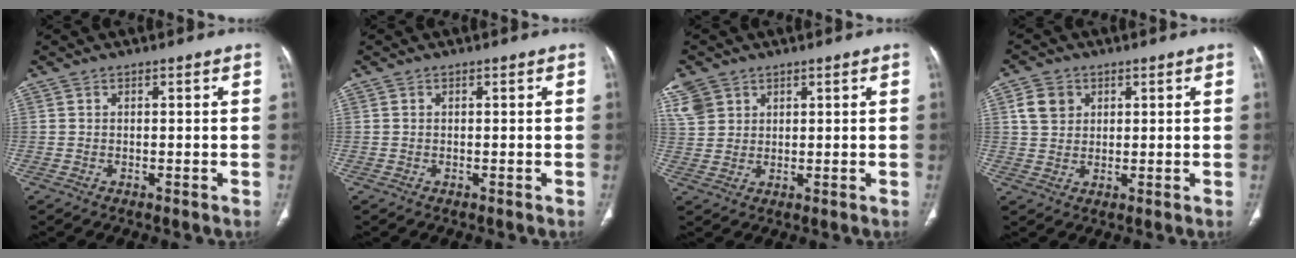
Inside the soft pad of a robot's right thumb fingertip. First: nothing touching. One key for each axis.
{"total": 0.0}
{"total": 9.4, "fx": 4.9, "fy": 7.2, "fz": 3.5, "tx": -0.086, "ty": 0.004, "tz": 0.107}
{"total": 5.1, "fx": 1.8, "fy": 4.3, "fz": 2.2, "tx": -0.024, "ty": -0.001, "tz": 0.036}